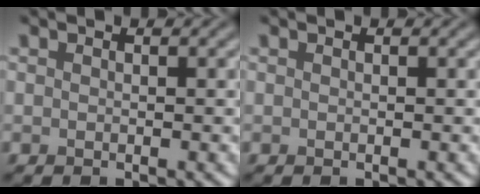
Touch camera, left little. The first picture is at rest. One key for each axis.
{"total": 0.0}